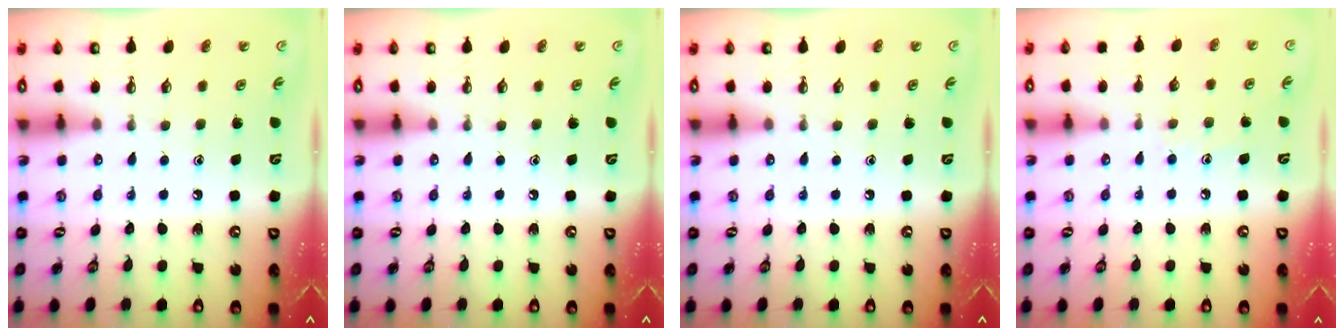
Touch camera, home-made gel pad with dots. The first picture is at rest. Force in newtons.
{"total": 0.0}
{"total": 0.0}
{"total": 5.7, "press": 5.6, "slide": 0.7}